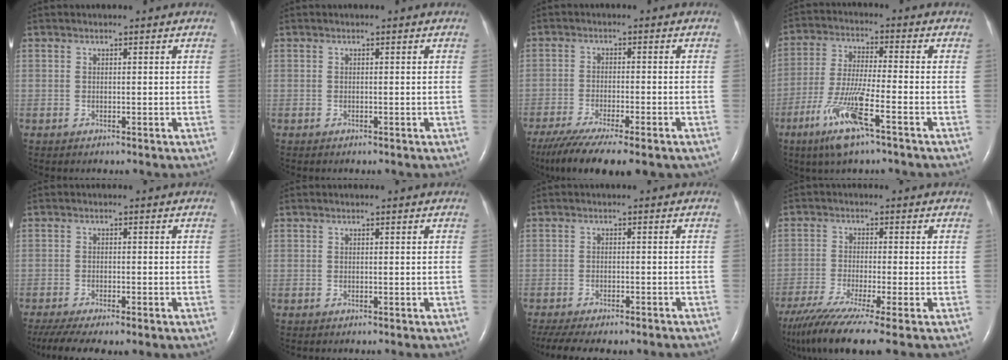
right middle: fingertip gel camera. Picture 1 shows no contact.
{"total": 0.0}
{"total": 14.4, "force": [-10.9, 2.8, 9.0], "torque": [-0.154, -0.028, -0.168]}
{"total": 10.5, "force": [-5.4, 0.5, 8.9], "torque": [-0.189, -0.019, -0.104]}
{"total": 9.8, "force": [-7.0, 2.6, 6.4], "torque": [-0.115, -0.013, -0.107]}
{"total": 0.0}
{"total": 13.0, "force": [-10.7, 3.7, 6.5], "torque": [-0.123, -0.009, -0.141]}
{"total": 12.3, "force": [-8.9, -0.1, 8.5], "torque": [-0.152, -0.035, -0.149]}